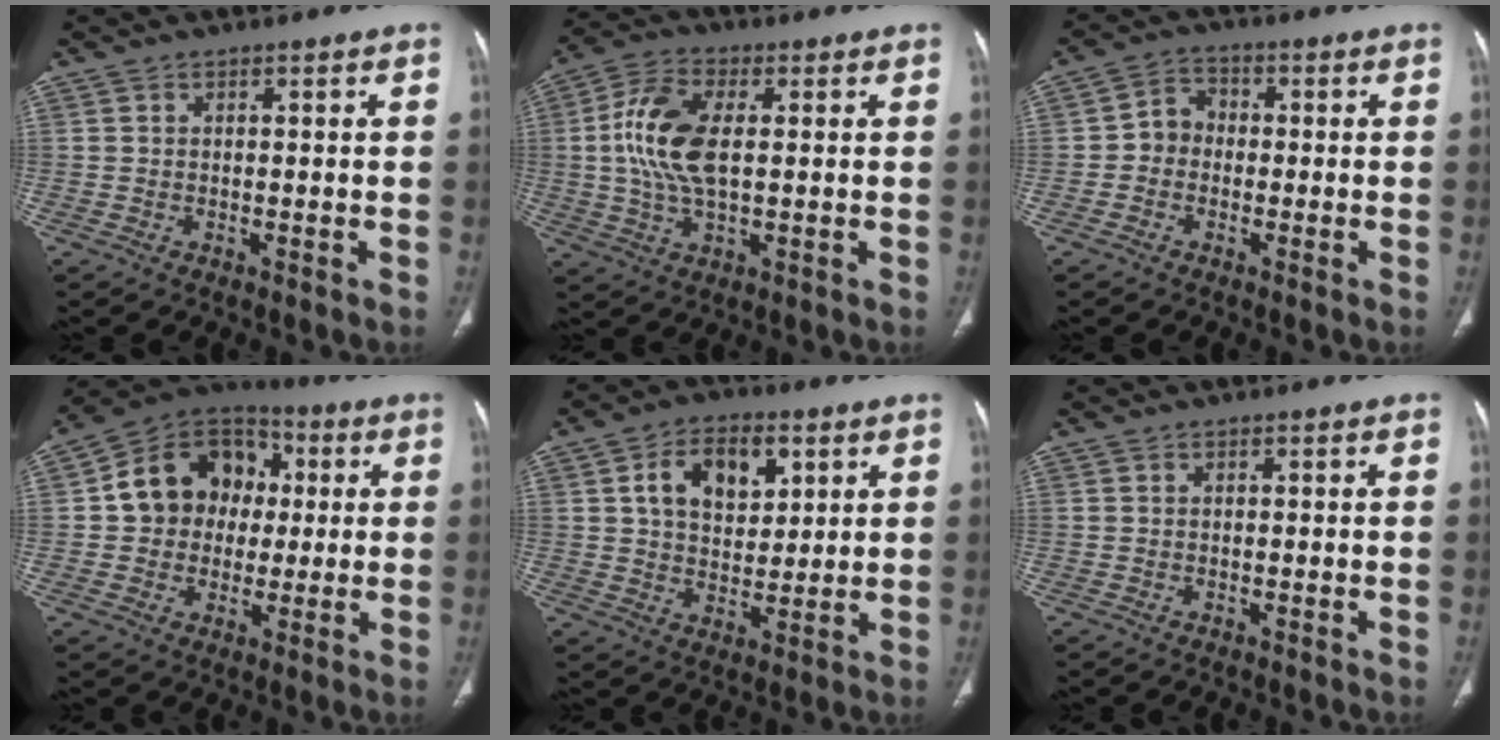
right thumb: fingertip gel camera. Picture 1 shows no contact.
{"total": 11.8, "force": [1.1, 6.1, 10.0], "torque": [-0.215, 0.009, 0.018]}
{"total": 4.5, "force": [-0.9, 3.9, 2.1], "torque": [-0.017, 0.018, -0.029]}
{"total": 15.1, "force": [1.5, 12.5, 8.4], "torque": [-0.096, 0.025, 0.016]}
{"total": 11.7, "force": [4.3, 7.4, 7.9], "torque": [-0.093, -0.009, 0.075]}
{"total": 0.0}